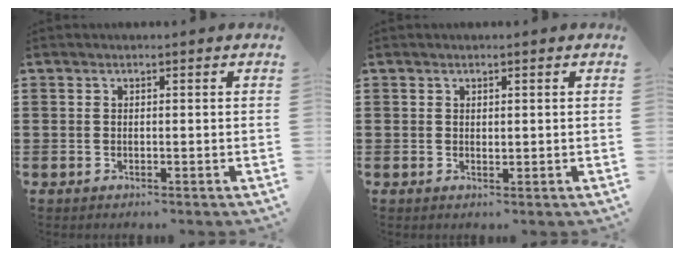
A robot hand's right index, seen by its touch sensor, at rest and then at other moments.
{"total": 0.8, "force": [0.6, 0.4, 0.2], "torque": [-0.006, 0.002, 0.012]}